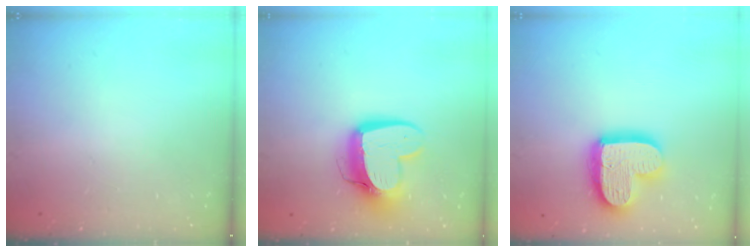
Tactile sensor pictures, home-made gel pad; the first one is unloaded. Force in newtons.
{"total": 14.4, "press": 14.3, "slide": 1.3}
{"total": 17.1, "press": 17.1, "slide": 1.4}